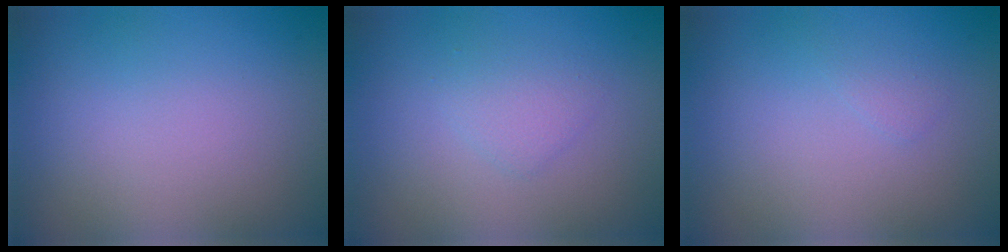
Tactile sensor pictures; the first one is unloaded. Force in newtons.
{"total": 1.5, "press": 1.5, "slide": 0.0}
{"total": 0.7, "press": 0.7, "slide": 0.1}